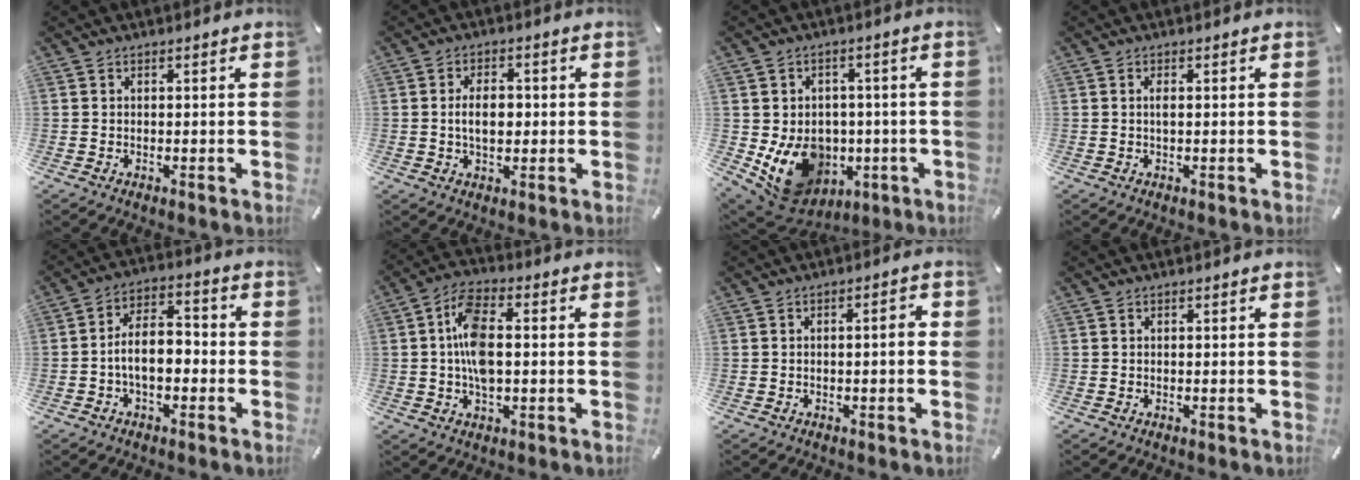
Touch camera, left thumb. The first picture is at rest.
{"total": 5.8, "force": [-0.1, 3.6, 4.6], "torque": [-0.079, 0.001, -0.008]}
{"total": 12.9, "force": [-2.5, 11.1, 6.0], "torque": [-0.115, -0.003, -0.033]}
{"total": 1.4, "force": [0.1, 0.3, 1.4], "torque": [-0.029, -0.001, 0.001]}
{"total": 8.5, "force": [-2.6, 5.1, 6.3], "torque": [-0.117, 0.021, -0.047]}
{"total": 9.9, "force": [0.1, 5.2, 8.4], "torque": [-0.176, 0.009, 0.000]}
{"total": 2.9, "force": [-0.4, 0.8, 2.8], "torque": [-0.041, 0.005, -0.011]}
{"total": 0.0}